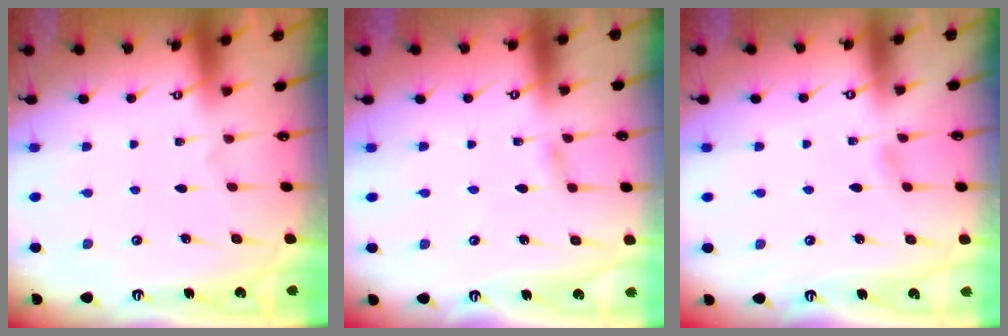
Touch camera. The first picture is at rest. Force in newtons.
{"total": 2.7, "press": 2.7, "slide": 0.2}
{"total": 4.0, "press": 4.0, "slide": 0.5}